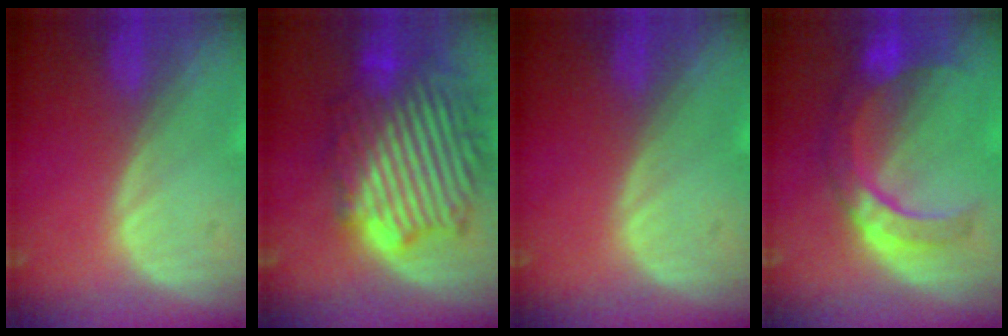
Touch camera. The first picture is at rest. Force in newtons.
{"total": 13.2, "press": 13.2, "slide": 1.0}
{"total": 0.0}
{"total": 8.6, "press": 7.7, "slide": 3.7}